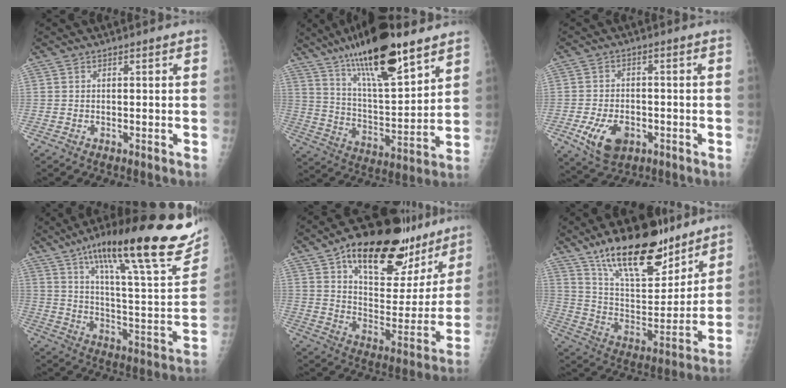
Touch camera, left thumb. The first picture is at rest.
{"total": 21.8, "force": [14.6, 6.0, 15.1], "torque": [-0.242, -0.061, 0.253]}
{"total": 8.2, "force": [-3.0, 5.3, 5.4], "torque": [-0.089, 0.004, -0.045]}
{"total": 30.5, "force": [17.9, 6.7, 23.8], "torque": [-0.330, -0.037, 0.273]}
{"total": 27.6, "force": [17.8, 13.0, 16.7], "torque": [-0.195, -0.047, 0.270]}
{"total": 22.6, "force": [15.8, 9.2, 13.3], "torque": [-0.169, -0.077, 0.269]}